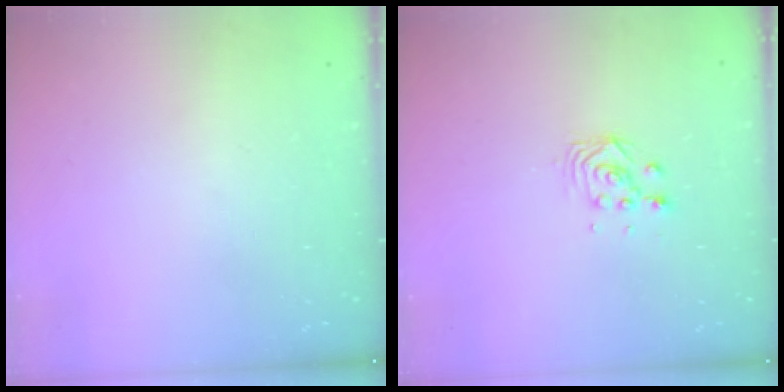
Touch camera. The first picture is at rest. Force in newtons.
{"total": 3.0, "press": 3.0, "slide": 0.0}